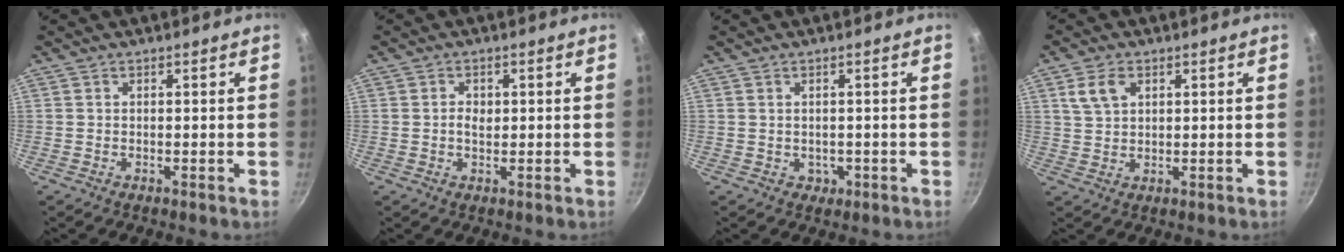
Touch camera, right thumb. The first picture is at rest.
{"total": 2.0, "force": [0.1, 1.4, 1.4], "torque": [-0.017, 0.000, 0.001]}
{"total": 1.5, "force": [-0.3, 1.3, 0.6], "torque": [-0.003, 0.000, 0.001]}
{"total": 5.0, "force": [2.2, 3.3, 3.1], "torque": [-0.052, 0.000, 0.047]}